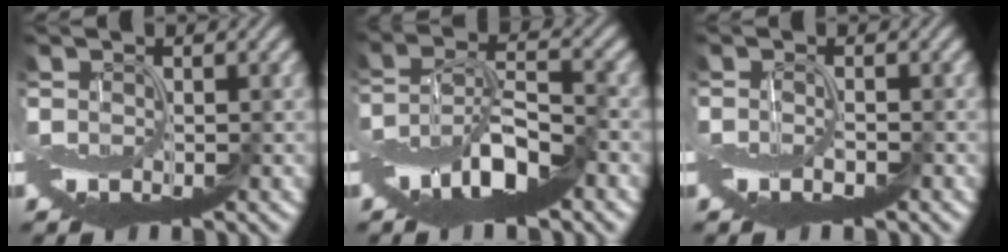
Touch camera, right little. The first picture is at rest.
{"total": 7.3, "force": [-4.1, 2.6, 5.5], "torque": [-0.105, 0.008, -0.084]}
{"total": 1.4, "force": [-0.7, 0.1, 1.2], "torque": [-0.028, -0.002, -0.015]}